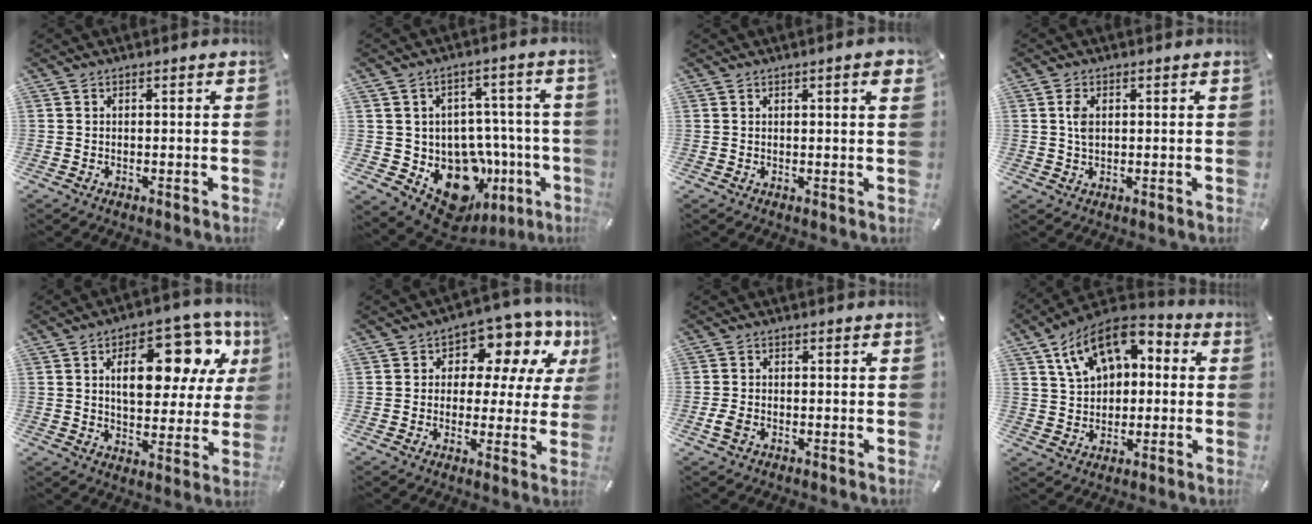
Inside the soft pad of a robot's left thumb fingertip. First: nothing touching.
{"total": 14.7, "force": [-5.8, 10.4, 8.5], "torque": [-0.133, 0.017, -0.081]}
{"total": 3.2, "force": [1.3, 0.7, 2.8], "torque": [-0.047, 0.000, 0.019]}
{"total": 3.1, "force": [0.7, 1.8, 2.5], "torque": [-0.055, 0.007, 0.011]}
{"total": 18.9, "force": [7.3, 10.3, 14.1], "torque": [-0.189, -0.030, 0.117]}
{"total": 10.5, "force": [4.4, 7.0, 6.4], "torque": [-0.086, -0.034, 0.078]}
{"total": 2.6, "force": [-1.1, 1.6, 1.8], "torque": [-0.043, 0.000, -0.021]}
{"total": 13.4, "force": [6.0, 9.4, 7.5], "torque": [-0.133, -0.010, 0.116]}